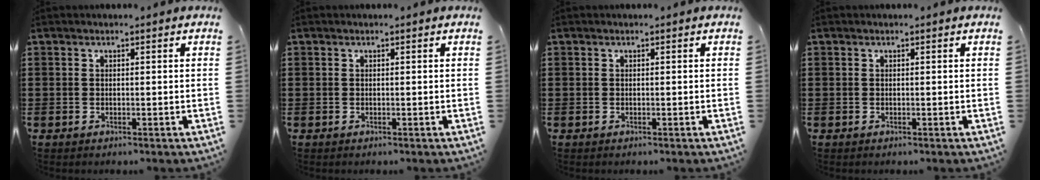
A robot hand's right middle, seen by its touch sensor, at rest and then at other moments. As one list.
[{"total": 0.0}, {"total": 0.0}, {"total": 0.0}]